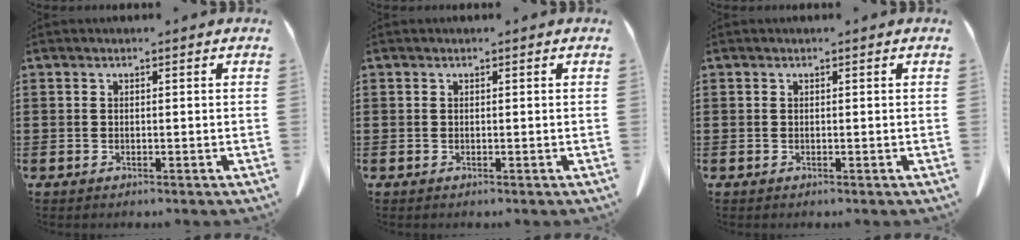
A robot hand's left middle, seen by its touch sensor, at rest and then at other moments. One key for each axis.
{"total": 0.0}
{"total": 0.0}